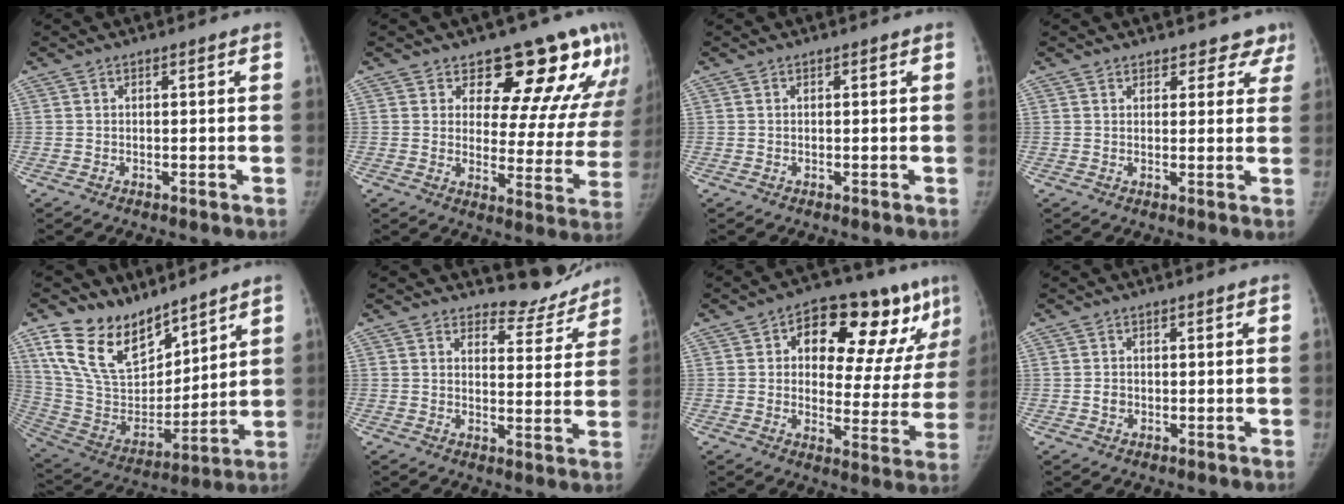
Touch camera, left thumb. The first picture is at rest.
{"total": 17.9, "force": [13.3, 8.3, 8.8], "torque": [-0.050, -0.077, 0.151]}
{"total": 0.0}
{"total": 5.7, "force": [4.9, 2.9, -0.1], "torque": [0.054, -0.019, 0.037]}
{"total": 18.3, "force": [13.2, 9.5, 8.3], "torque": [-0.110, -0.064, 0.265]}
{"total": 7.4, "force": [7.0, 2.4, 0.0], "torque": [0.030, -0.069, 0.089]}
{"total": 22.1, "force": [10.2, 10.6, 16.4], "torque": [-0.174, -0.006, 0.145]}
{"total": 1.6, "force": [-0.1, 1.4, 0.7], "torque": [-0.007, 0.003, 0.000]}